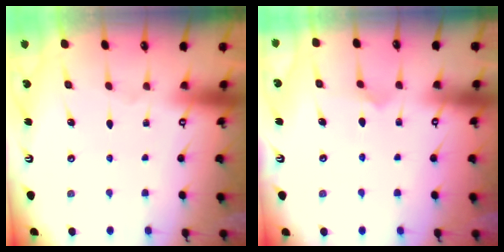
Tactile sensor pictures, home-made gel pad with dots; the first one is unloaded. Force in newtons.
{"total": 4.6, "press": 4.6, "slide": 0.4}